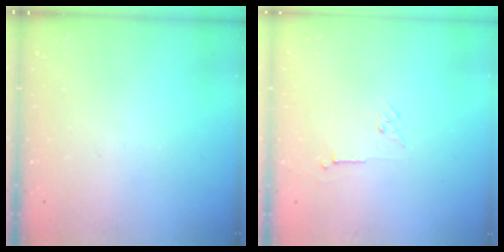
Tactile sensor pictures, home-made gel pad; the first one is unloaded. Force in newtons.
{"total": 3.5, "press": 3.4, "slide": 0.7}